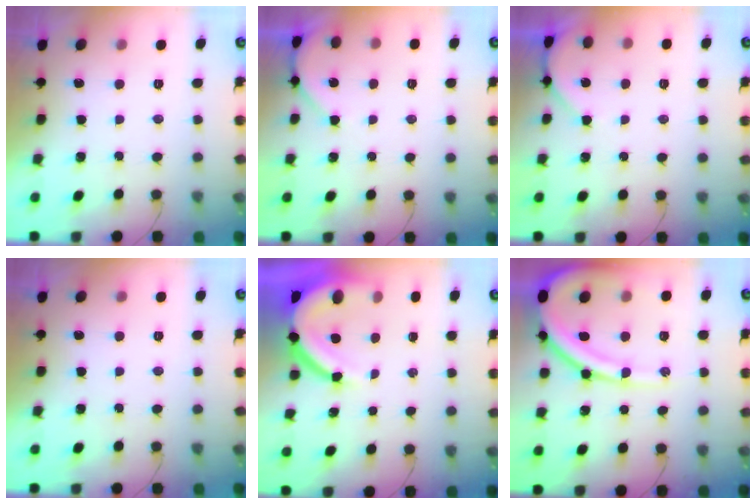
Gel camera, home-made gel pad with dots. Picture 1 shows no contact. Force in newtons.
{"total": 2.3, "press": 2.2, "slide": 0.4}
{"total": 2.3, "press": 2.2, "slide": 0.4}
{"total": 0.0}
{"total": 11.0, "press": 10.9, "slide": 1.3}
{"total": 14.6, "press": 14.5, "slide": 1.3}